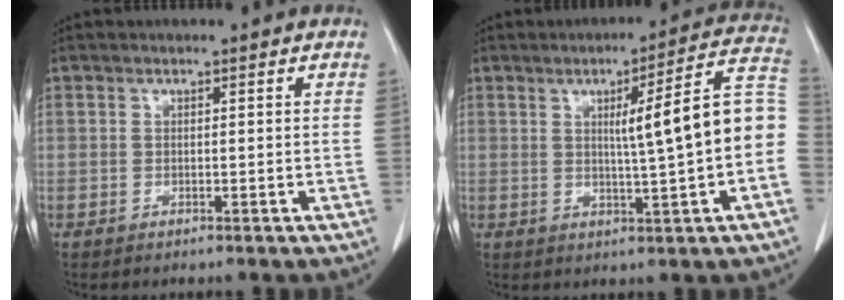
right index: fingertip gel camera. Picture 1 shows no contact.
{"total": 12.4, "force": [0.0, 0.0, 12.4], "torque": [-0.159, 0.024, -0.003]}